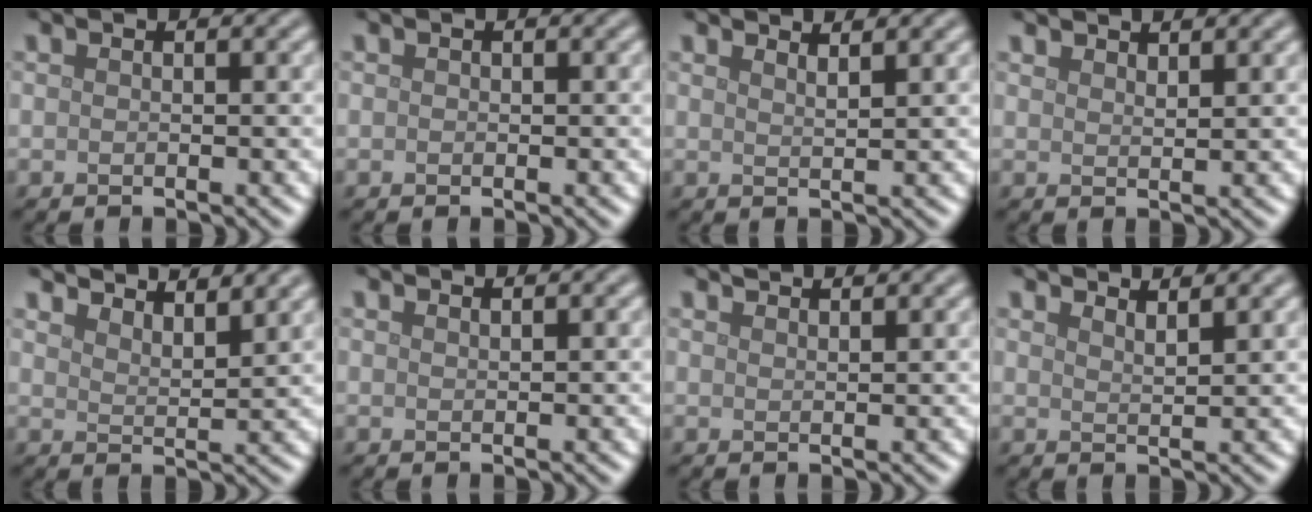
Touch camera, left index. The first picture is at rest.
{"total": 0.0}
{"total": 1.9, "force": [1.7, 0.5, 0.8], "torque": [-0.003, 0.007, 0.014]}
{"total": 1.9, "force": [1.8, 0.2, 0.5], "torque": [-0.007, 0.003, 0.030]}
{"total": 6.6, "force": [6.0, 1.4, 2.4], "torque": [-0.026, 0.012, 0.067]}
{"total": 0.7, "force": [0.6, 0.1, 0.2], "torque": [0.000, -0.001, 0.008]}
{"total": 1.7, "force": [1.6, 0.2, 0.5], "torque": [-0.002, 0.003, 0.019]}
{"total": 2.8, "force": [2.5, 0.6, 1.0], "torque": [-0.005, 0.009, 0.029]}